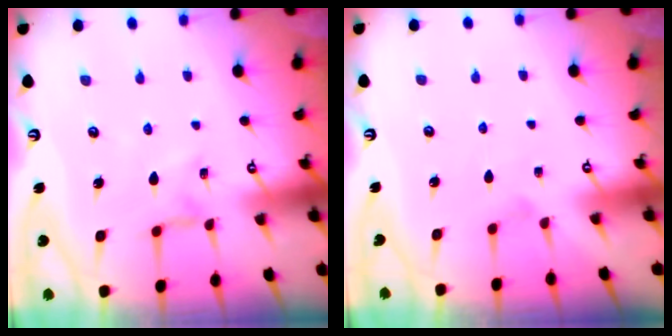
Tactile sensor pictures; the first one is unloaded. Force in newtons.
{"total": 1.0, "press": 1.0, "slide": 0.3}